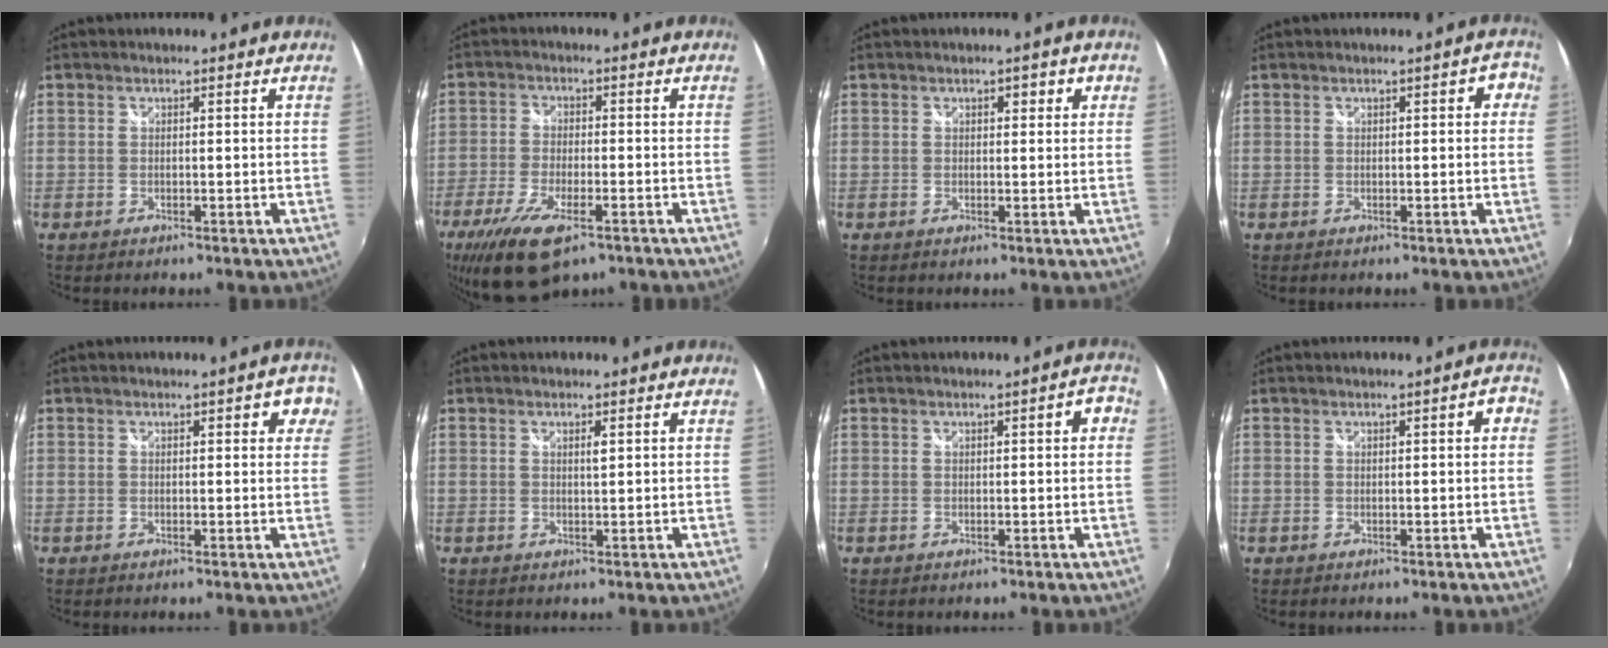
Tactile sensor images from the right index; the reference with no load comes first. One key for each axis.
{"total": 12.7, "fx": -7.9, "fy": 4.5, "fz": 8.9, "tx": -0.202, "ty": -0.044, "tz": -0.143}
{"total": 2.5, "fx": 1.0, "fy": 1.3, "fz": 1.9, "tx": -0.023, "ty": 0.008, "tz": 0.014}
{"total": 2.9, "fx": 0.7, "fy": 1.3, "fz": 2.5, "tx": -0.031, "ty": 0.011, "tz": 0.010}
{"total": 4.8, "fx": 2.1, "fy": 1.9, "fz": 3.9, "tx": -0.037, "ty": 0.015, "tz": 0.027}
{"total": 1.2, "fx": 0.5, "fy": 0.1, "fz": 1.0, "tx": -0.016, "ty": 0.001, "tz": 0.008}
{"total": 3.0, "fx": 0.8, "fy": 0.8, "fz": 2.8, "tx": -0.038, "ty": 0.010, "tz": 0.013}
{"total": 2.7, "fx": 0.7, "fy": 0.6, "fz": 2.6, "tx": -0.034, "ty": 0.009, "tz": 0.011}